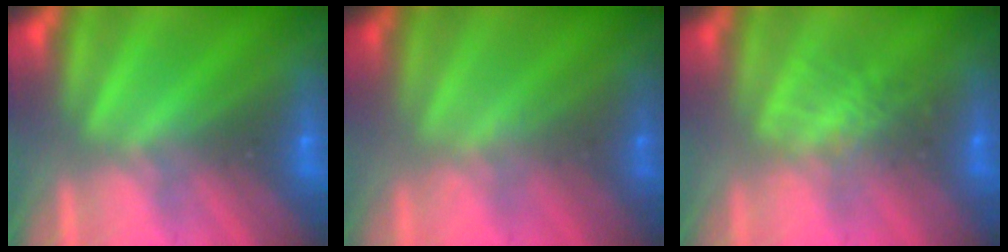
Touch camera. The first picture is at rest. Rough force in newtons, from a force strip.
{"total": 1.6}
{"total": 2.8}